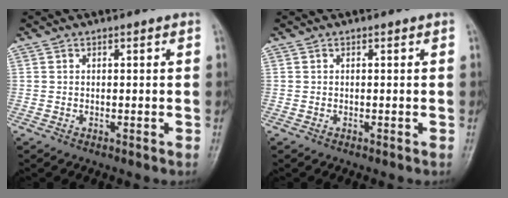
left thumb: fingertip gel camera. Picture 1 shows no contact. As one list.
[{"total": 0.0}]